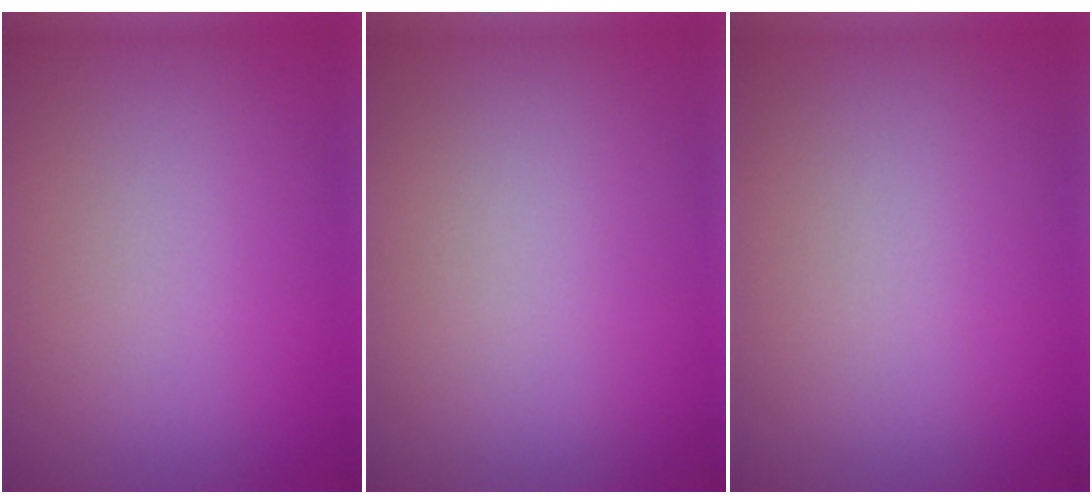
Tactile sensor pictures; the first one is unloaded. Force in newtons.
{"total": 0.0}
{"total": 0.0}